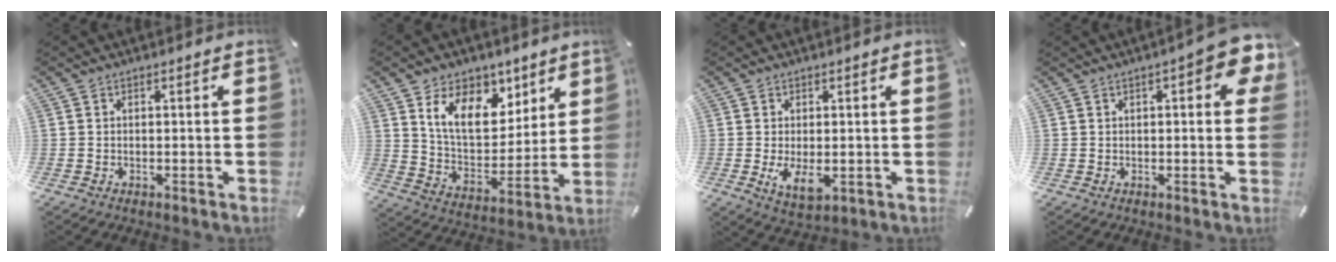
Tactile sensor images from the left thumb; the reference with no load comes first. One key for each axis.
{"total": 14.1, "fx": 8.3, "fy": 9.4, "fz": 6.6, "tx": -0.120, "ty": -0.047, "tz": 0.159}
{"total": 5.7, "fx": -0.7, "fy": 2.9, "fz": 4.8, "tx": -0.099, "ty": -0.015, "tz": -0.017}
{"total": 8.2, "fx": 2.9, "fy": 2.9, "fz": 7.1, "tx": -0.093, "ty": -0.007, "tz": 0.045}